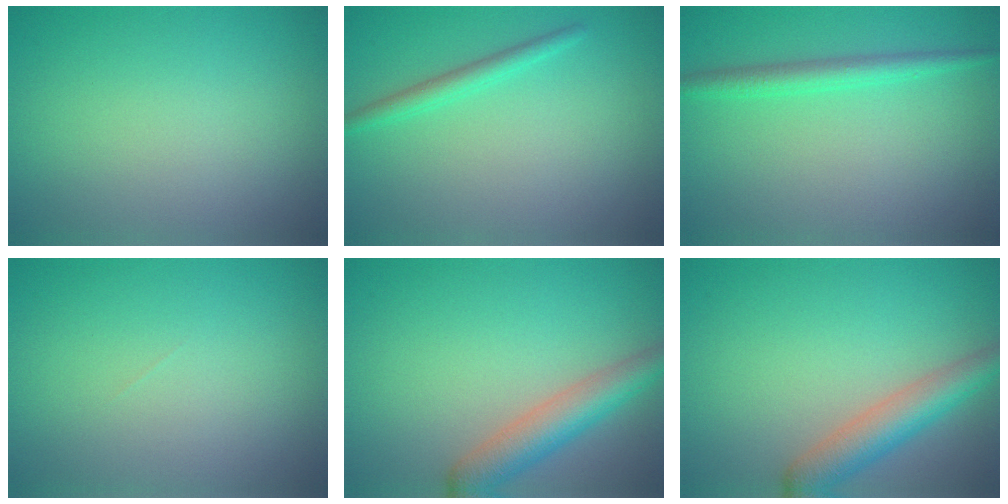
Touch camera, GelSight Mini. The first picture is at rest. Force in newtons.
{"total": 1.8, "press": 1.8, "slide": 0.1}
{"total": 2.4, "press": 2.4, "slide": 0.1}
{"total": 0.0}
{"total": 4.4, "press": 4.4, "slide": 0.2}
{"total": 4.4, "press": 4.4, "slide": 0.2}